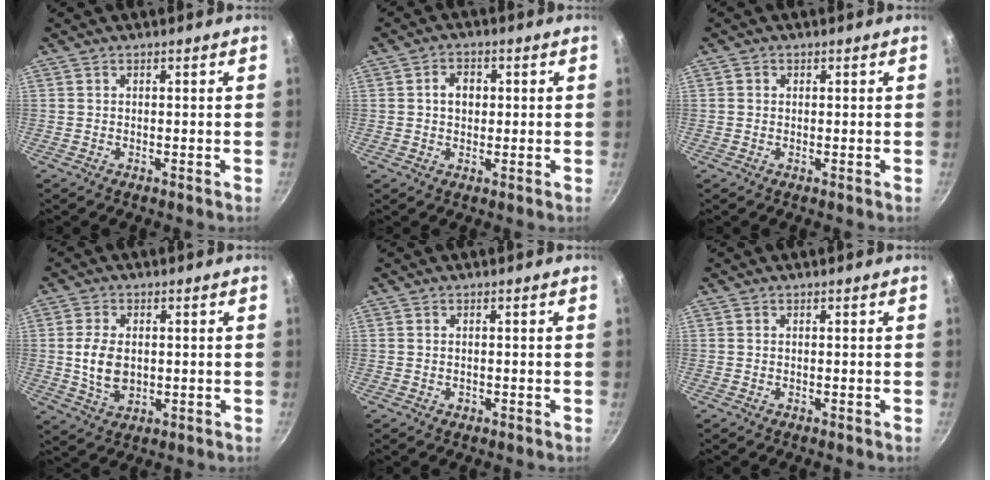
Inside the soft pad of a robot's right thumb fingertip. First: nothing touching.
{"total": 4.1, "force": [0.5, 3.2, 2.5], "torque": [-0.021, 0.008, 0.004]}
{"total": 1.0, "force": [0.2, 0.9, 0.3], "torque": [-0.002, 0.002, 0.000]}
{"total": 7.7, "force": [0.3, 5.1, 5.9], "torque": [-0.107, -0.004, 0.009]}
{"total": 0.8, "force": [-0.2, 0.7, 0.5], "torque": [-0.005, 0.000, -0.004]}
{"total": 0.0}